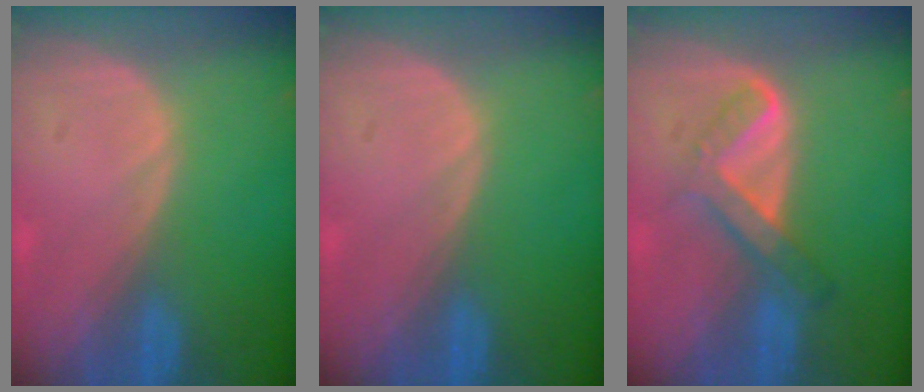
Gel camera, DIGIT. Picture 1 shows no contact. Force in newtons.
{"total": 0.0}
{"total": 5.4, "press": 5.0, "slide": 2.0}